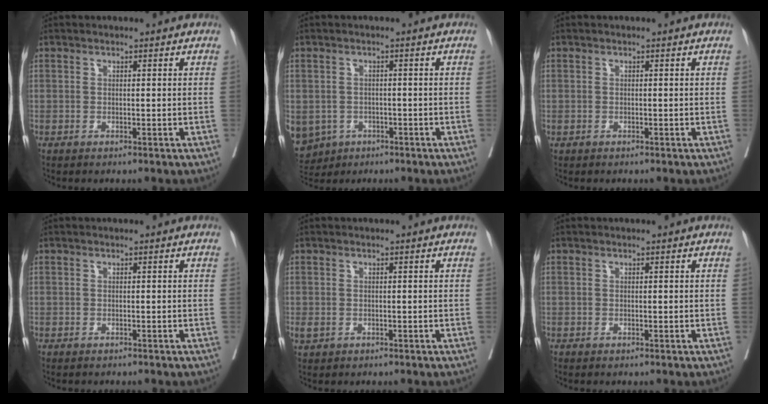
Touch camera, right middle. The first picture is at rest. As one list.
[{"total": 13.3, "force": [-5.7, 11.0, 4.9], "torque": [-0.161, -0.011, -0.074]}, {"total": 0.5, "force": [0.4, -0.3, -0.2], "torque": [-0.002, 0.001, 0.005]}, {"total": 0.5, "force": [-0.5, -0.1, 0.1], "torque": [-0.002, -0.002, -0.010]}, {"total": 0.8, "force": [0.1, 0.5, 0.6], "torque": [-0.017, -0.002, 0.003]}, {"total": 0.0}]